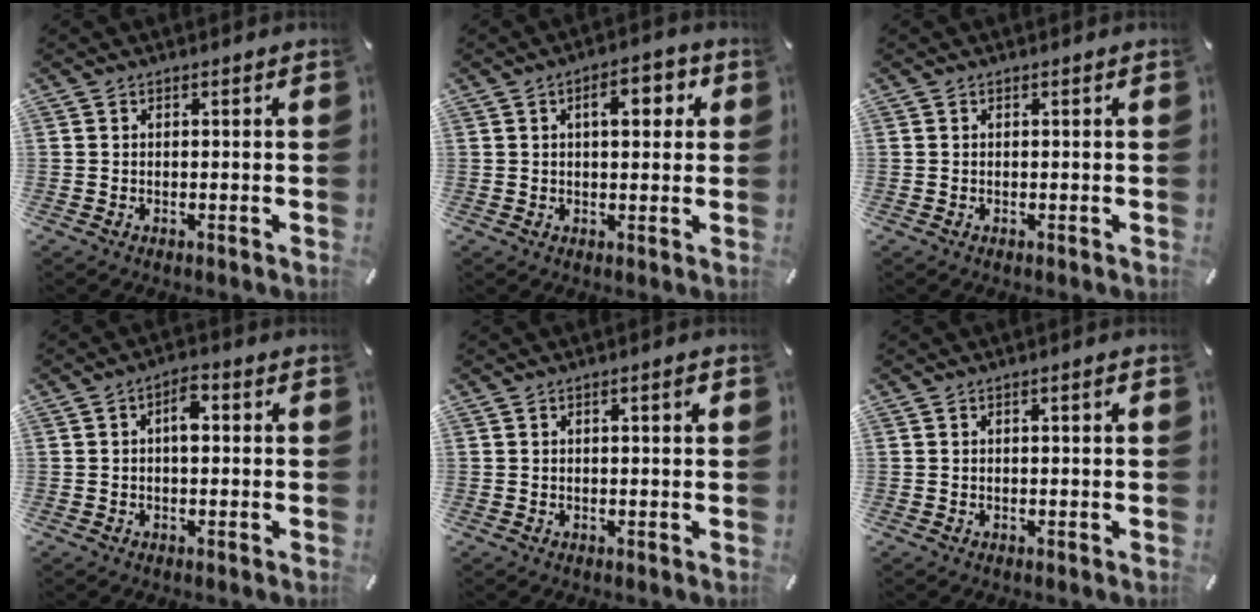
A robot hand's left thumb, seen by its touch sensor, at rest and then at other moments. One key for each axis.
{"total": 6.3, "fx": 1.8, "fy": 3.1, "fz": 5.2, "tx": -0.068, "ty": -0.002, "tz": 0.018}
{"total": 0.0}
{"total": 4.4, "fx": 0.4, "fy": 2.3, "fz": 3.7, "tx": -0.051, "ty": 0.003, "tz": 0.000}
{"total": 1.4, "fx": 0.5, "fy": 0.3, "fz": 1.3, "tx": -0.025, "ty": 0.004, "tz": 0.006}
{"total": 1.0, "fx": 0.2, "fy": 0.2, "fz": 1.0, "tx": -0.018, "ty": 0.002, "tz": 0.002}